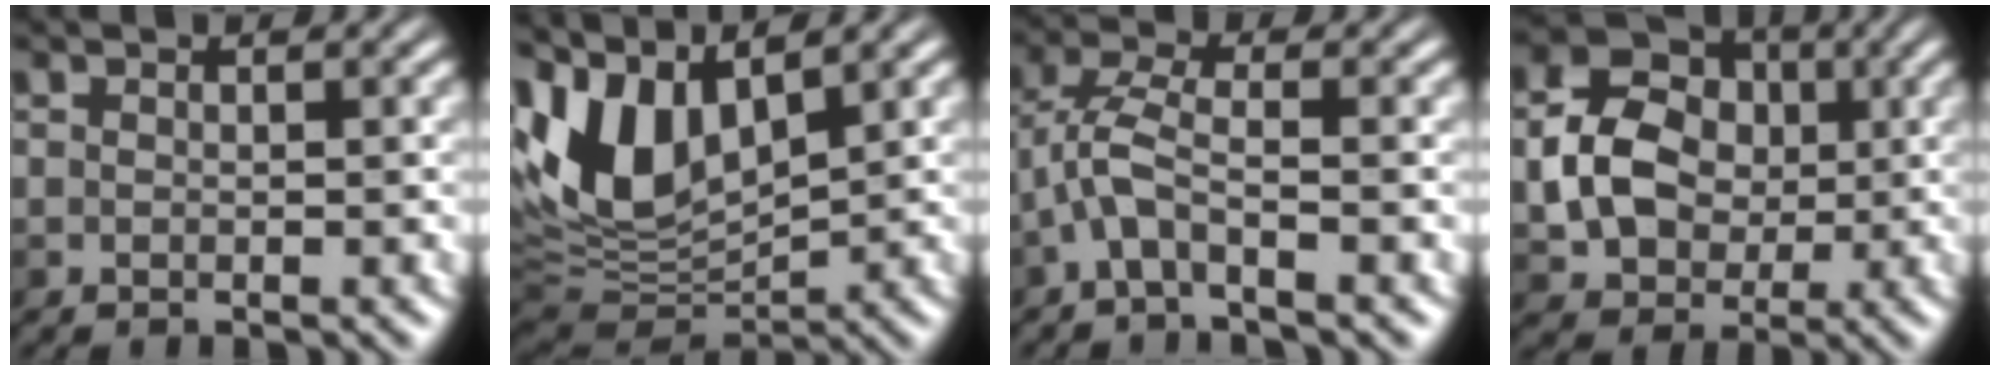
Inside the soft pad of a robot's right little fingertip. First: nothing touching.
{"total": 9.4, "force": [3.7, 5.2, 6.9], "torque": [-0.160, 0.018, 0.064]}
{"total": 4.7, "force": [-2.6, 1.3, 3.6], "torque": [-0.093, 0.012, -0.059]}
{"total": 7.3, "force": [-0.8, 5.8, 4.4], "torque": [-0.087, 0.000, -0.023]}